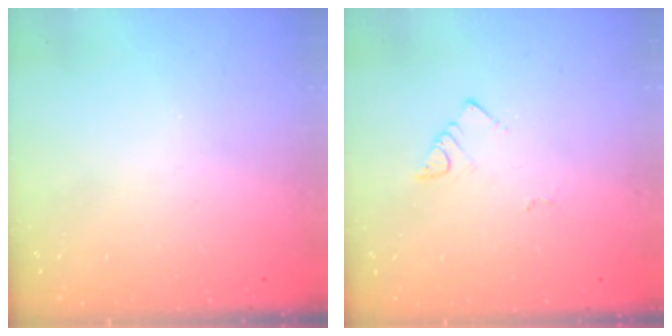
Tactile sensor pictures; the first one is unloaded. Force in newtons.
{"total": 3.1, "press": 3.1, "slide": 0.5}